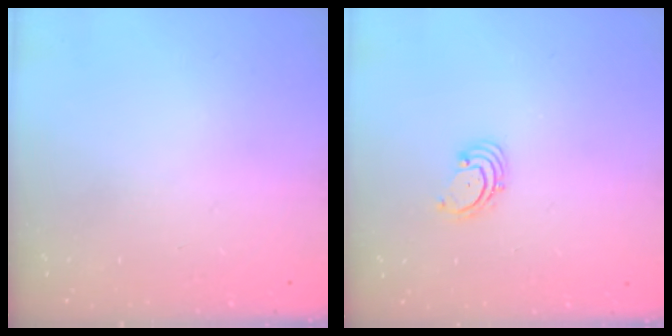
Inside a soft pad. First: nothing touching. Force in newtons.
{"total": 1.9, "press": 1.8, "slide": 0.2}